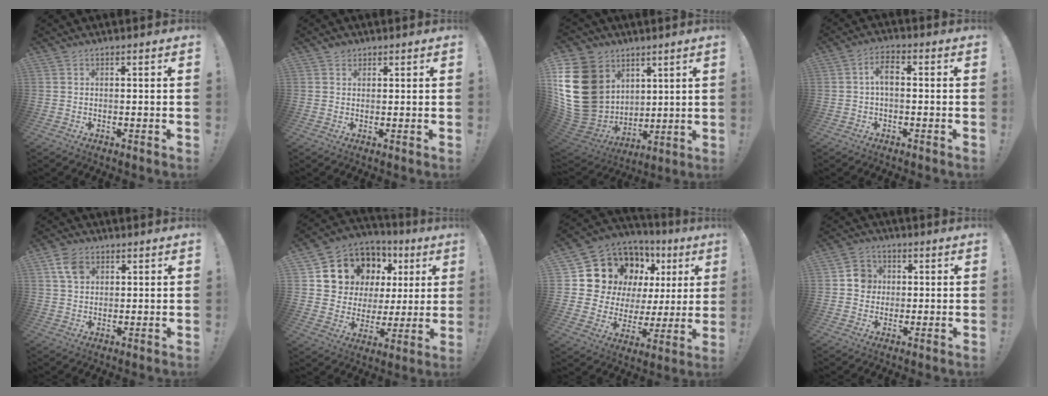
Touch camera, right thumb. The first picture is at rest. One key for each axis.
{"total": 1.9, "fx": 1.4, "fy": 1.3, "fz": 0.4, "tx": 0.000, "ty": -0.004, "tz": 0.023}
{"total": 25.0, "fx": 5.3, "fy": 20.4, "fz": 13.5, "tx": -0.265, "ty": -0.029, "tz": 0.146}
{"total": 4.8, "fx": -0.1, "fy": 2.2, "fz": 4.3, "tx": -0.084, "ty": 0.007, "tz": -0.005}
{"total": 6.6, "fx": 3.0, "fy": 4.7, "fz": 3.5, "tx": -0.059, "ty": 0.000, "tz": 0.059}
{"total": 10.7, "fx": 6.5, "fy": 8.0, "fz": 3.0, "tx": -0.053, "ty": -0.061, "tz": 0.133}
{"total": 14.3, "fx": 9.0, "fy": 9.4, "fz": 6.0, "tx": -0.091, "ty": -0.076, "tz": 0.184}
{"total": 6.6, "fx": 0.7, "fy": 6.4, "fz": 1.8, "tx": -0.017, "ty": 0.004, "tz": 0.015}